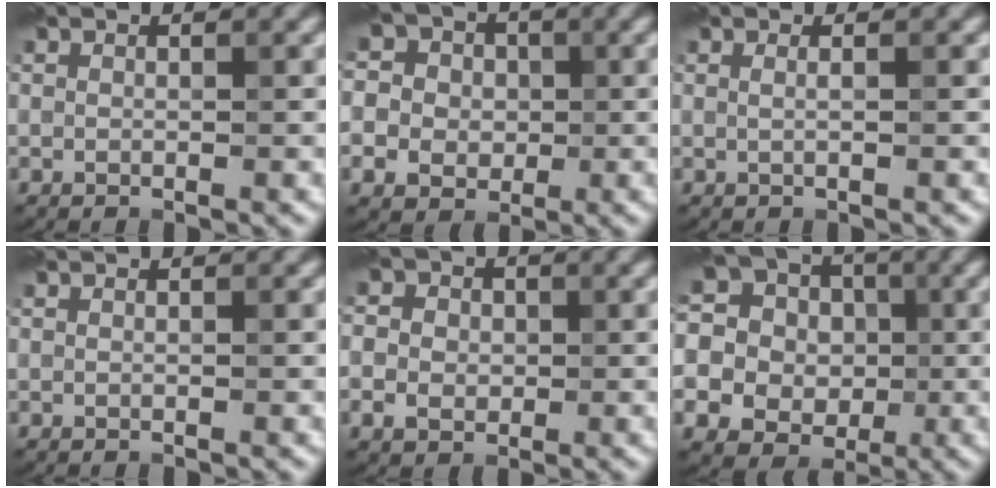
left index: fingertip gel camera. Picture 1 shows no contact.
{"total": 8.4, "force": [1.4, 7.4, 3.6], "torque": [-0.074, 0.029, -0.006]}
{"total": 1.2, "force": [0.3, 0.5, 1.0], "torque": [-0.006, -0.008, -0.007]}
{"total": 0.0}
{"total": 4.6, "force": [0.3, 3.9, 2.3], "torque": [-0.031, 0.009, -0.014]}
{"total": 18.0, "force": [-0.1, 16.9, 6.3], "torque": [-0.189, 0.008, -0.030]}